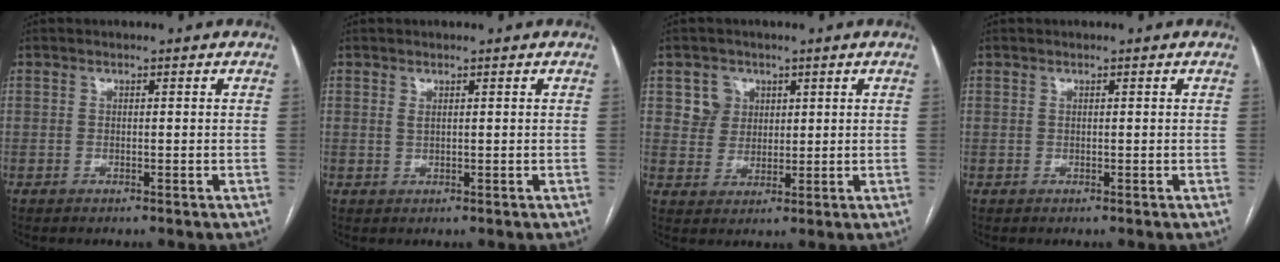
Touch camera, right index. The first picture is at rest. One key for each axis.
{"total": 0.6, "fx": 0.4, "fy": 0.2, "fz": 0.5, "tx": -0.011, "ty": -0.002, "tz": 0.008}
{"total": 4.3, "fx": 1.7, "fy": 3.9, "fz": 0.3, "tx": -0.005, "ty": 0.009, "tz": 0.035}
{"total": 0.6, "fx": 0.6, "fy": 0.1, "fz": -0.3, "tx": -0.003, "ty": 0.000, "tz": 0.009}